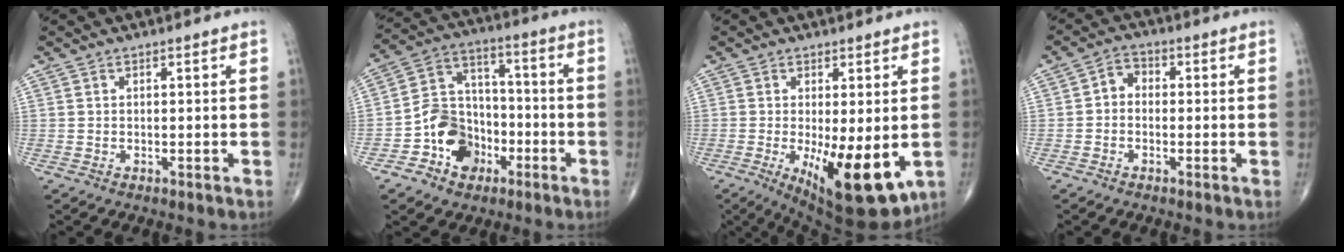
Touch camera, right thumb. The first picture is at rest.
{"total": 11.9, "force": [-5.1, 9.4, 5.1], "torque": [-0.053, 0.056, -0.092]}
{"total": 14.2, "force": [-3.2, 4.8, 13.0], "torque": [-0.193, -0.031, -0.032]}
{"total": 3.4, "force": [-0.5, 2.8, 2.0], "torque": [-0.018, 0.015, -0.024]}